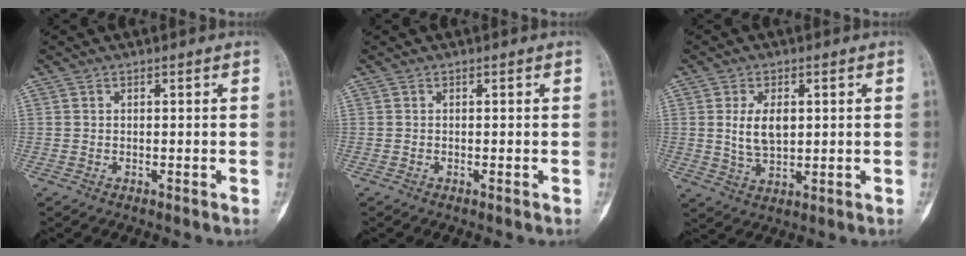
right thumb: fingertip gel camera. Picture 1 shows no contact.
{"total": 0.0}
{"total": 6.8, "force": [1.2, 3.9, 5.4], "torque": [-0.088, -0.009, 0.028]}